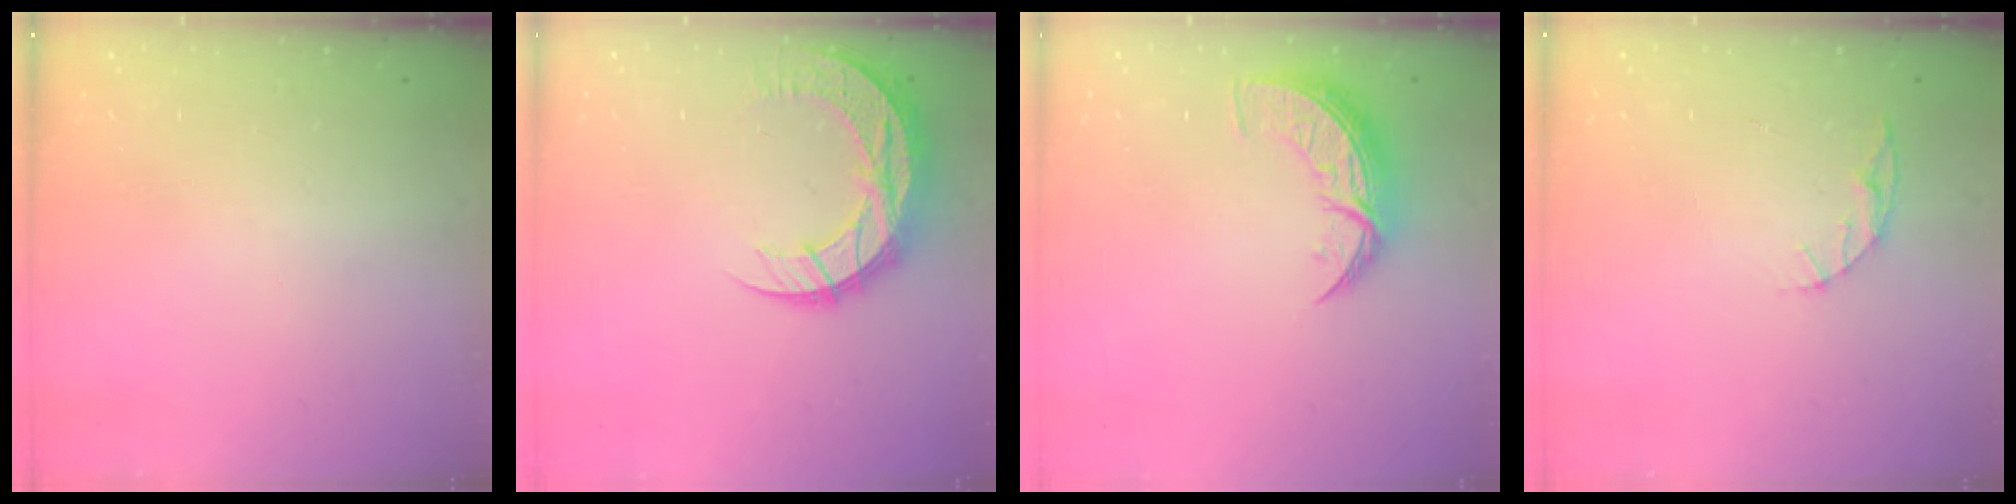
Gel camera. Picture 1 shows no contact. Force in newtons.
{"total": 12.2, "press": 12.2, "slide": 0.9}
{"total": 8.6, "press": 8.5, "slide": 0.8}
{"total": 5.0, "press": 5.0, "slide": 0.4}